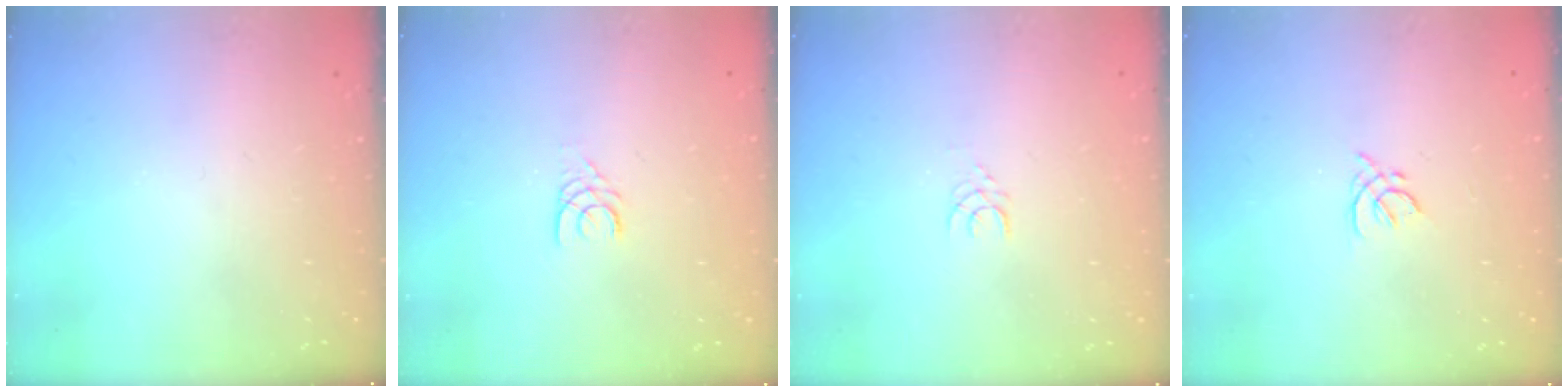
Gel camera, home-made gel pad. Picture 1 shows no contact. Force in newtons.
{"total": 3.2, "press": 3.2, "slide": 0.3}
{"total": 2.7, "press": 2.7, "slide": 0.2}
{"total": 2.0, "press": 2.0, "slide": 0.6}